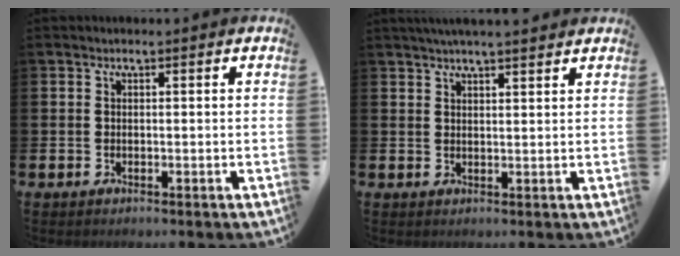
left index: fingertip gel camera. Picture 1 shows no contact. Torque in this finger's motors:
{"motor_torque": [0.92, -1.21, 0.79, 0.21]}